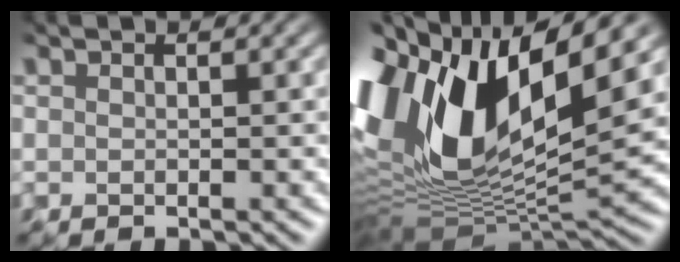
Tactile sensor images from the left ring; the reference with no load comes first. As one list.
[{"total": 16.7, "force": [4.7, 7.9, 14.0], "torque": [-0.295, 0.009, 0.077]}]